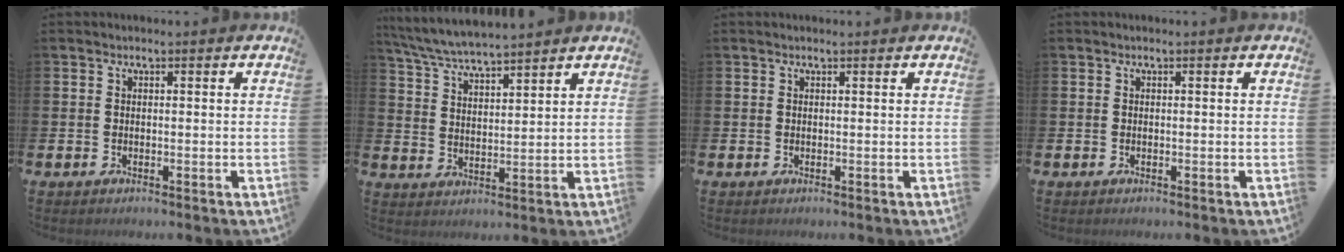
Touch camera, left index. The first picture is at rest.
{"total": 5.8, "force": [5.7, 0.2, 1.2], "torque": [-0.048, -0.028, 0.101]}
{"total": 0.0}
{"total": 0.0}